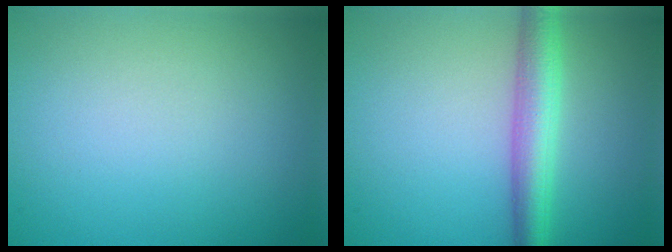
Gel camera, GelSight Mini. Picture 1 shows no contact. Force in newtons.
{"total": 4.3, "press": 4.3, "slide": 0.1}